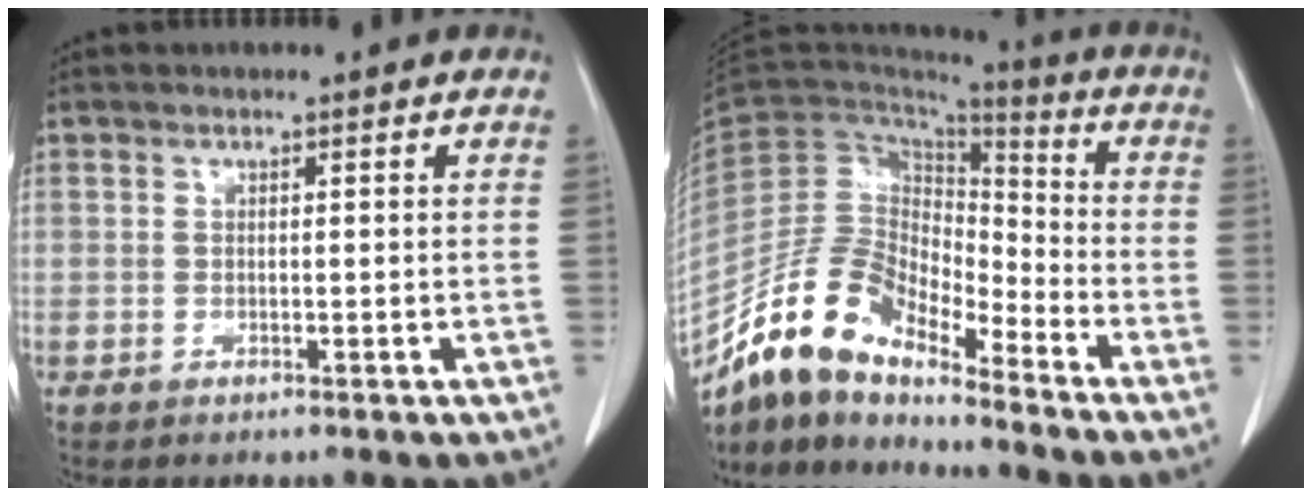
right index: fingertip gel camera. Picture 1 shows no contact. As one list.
[{"total": 12.5, "force": [-10.6, 4.2, 5.0], "torque": [-0.097, 0.040, -0.201]}]